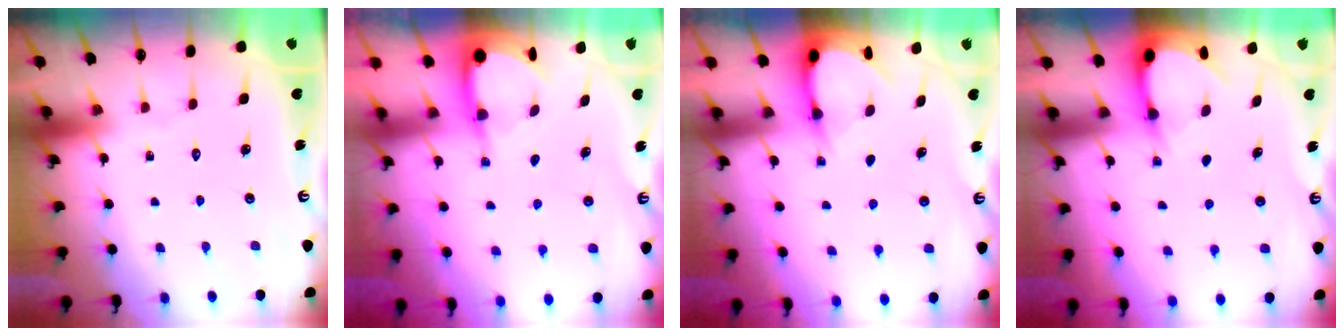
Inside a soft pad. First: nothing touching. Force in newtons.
{"total": 3.9, "press": 3.9, "slide": 0.2}
{"total": 3.3, "press": 3.3, "slide": 0.3}
{"total": 3.3, "press": 3.3, "slide": 0.5}